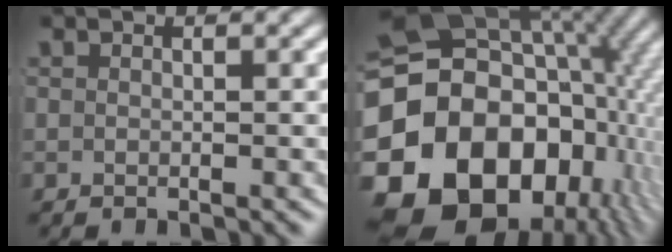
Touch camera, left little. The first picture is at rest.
{"total": 26.2, "force": [-2.7, 20.4, 16.3], "torque": [-0.318, -0.061, -0.042]}